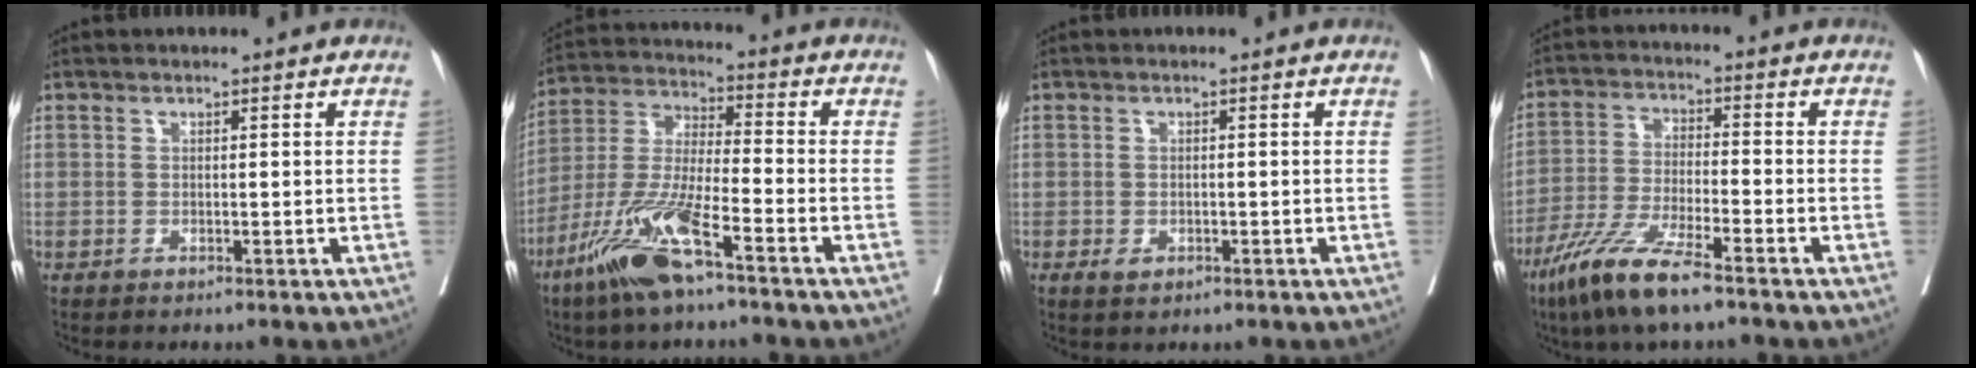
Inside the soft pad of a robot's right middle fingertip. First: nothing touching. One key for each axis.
{"total": 12.8, "fx": -7.7, "fy": 1.4, "fz": 10.1, "tx": -0.219, "ty": -0.025, "tz": -0.153}
{"total": 1.7, "fx": -0.7, "fy": 1.1, "fz": 1.1, "tx": -0.016, "ty": 0.001, "tz": -0.004}
{"total": 10.1, "fx": -7.0, "fy": 0.9, "fz": 7.3, "tx": -0.153, "ty": -0.027, "tz": -0.136}